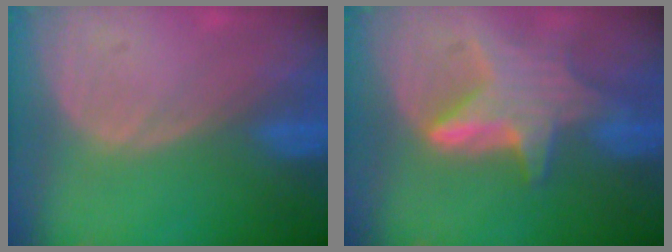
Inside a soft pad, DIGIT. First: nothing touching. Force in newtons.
{"total": 7.2, "press": 7.2, "slide": 0.4}